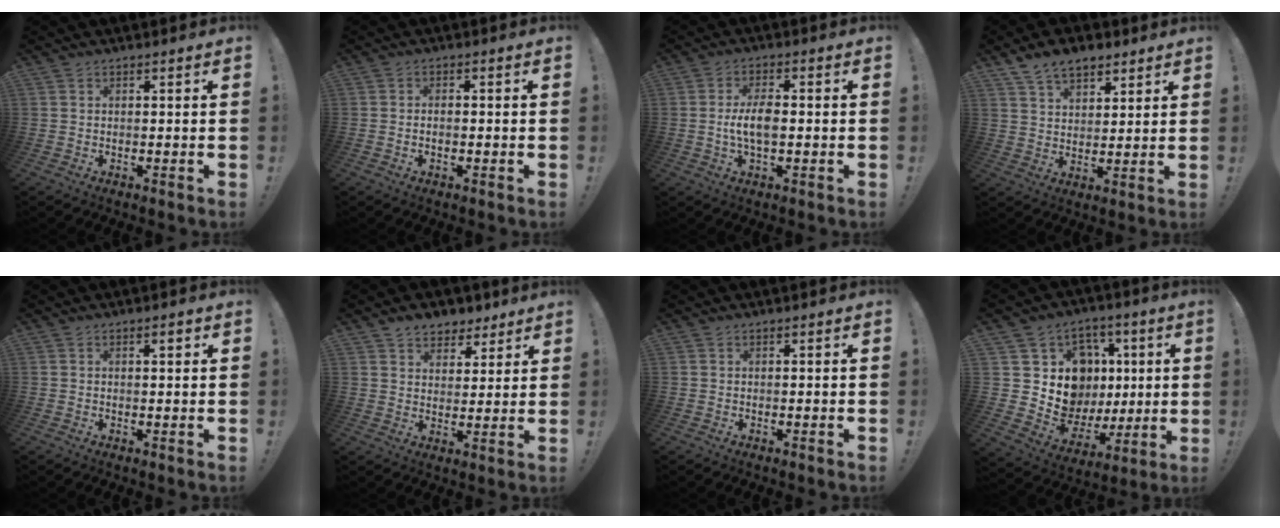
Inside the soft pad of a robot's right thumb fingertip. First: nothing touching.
{"total": 1.6, "force": [-0.6, 0.7, 1.3], "torque": [-0.017, 0.001, -0.013]}
{"total": 6.9, "force": [-0.8, 2.7, 6.3], "torque": [-0.139, 0.000, -0.018]}
{"total": 8.5, "force": [6.0, 4.7, 3.6], "torque": [-0.064, -0.024, 0.115]}
{"total": 1.5, "force": [0.8, 0.4, 1.3], "torque": [-0.013, -0.003, 0.009]}
{"total": 7.1, "force": [5.2, 4.7, 1.4], "torque": [-0.022, -0.033, 0.100]}
{"total": 0.0}
{"total": 15.8, "force": [4.4, 13.8, 6.3], "torque": [-0.087, -0.025, 0.123]}